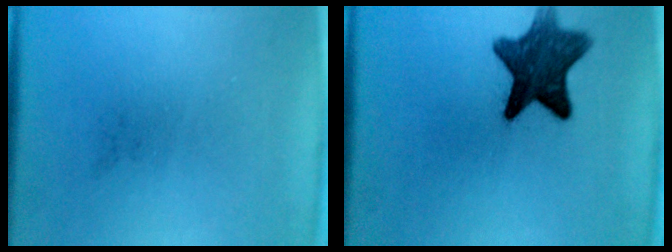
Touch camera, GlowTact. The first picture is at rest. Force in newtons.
{"total": 9.7}